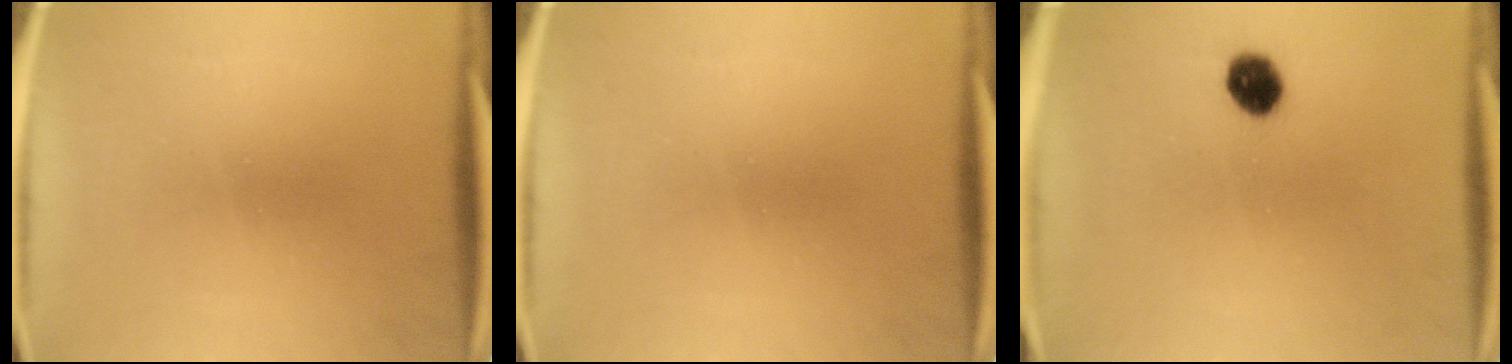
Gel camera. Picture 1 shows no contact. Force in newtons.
{"total": 0.0}
{"total": 5.4}